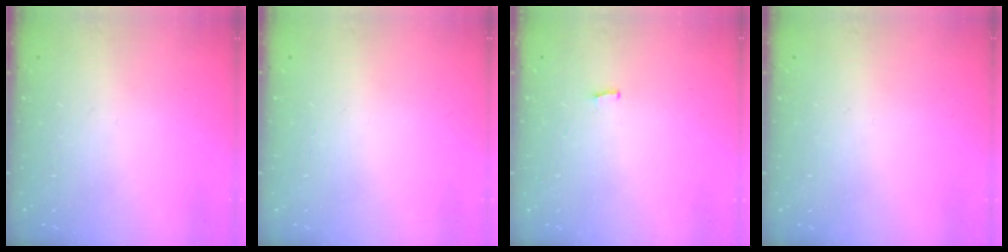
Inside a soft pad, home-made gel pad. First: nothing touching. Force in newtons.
{"total": 1.4, "press": 1.4, "slide": 0.0}
{"total": 0.0}
{"total": 0.0}